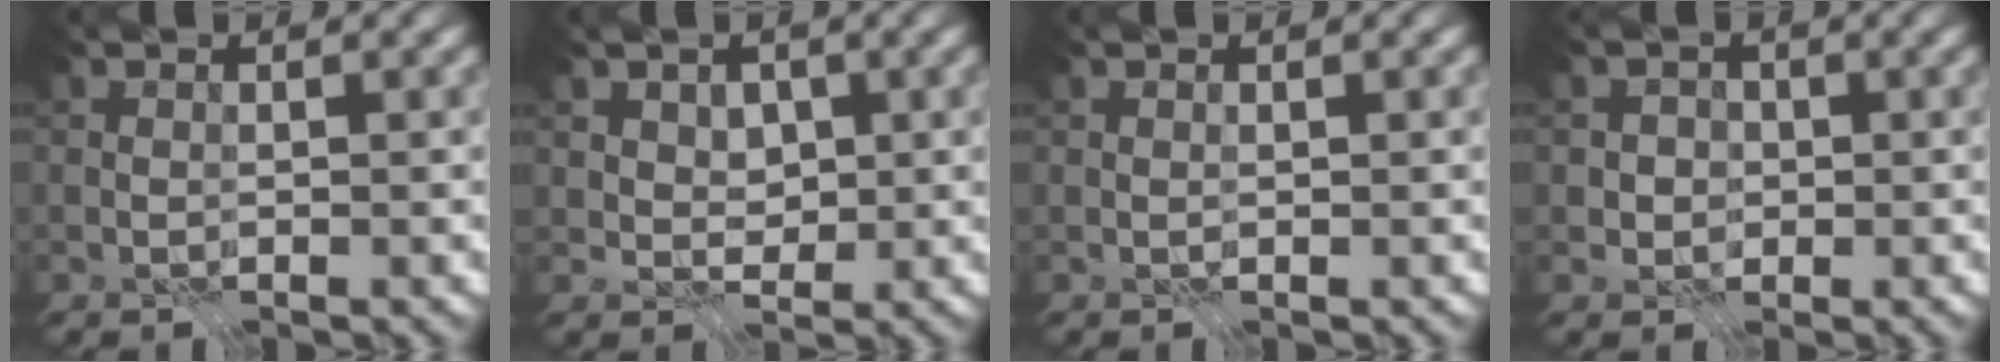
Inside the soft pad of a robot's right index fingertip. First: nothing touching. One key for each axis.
{"total": 2.8, "fx": 1.2, "fy": 2.3, "fz": 1.2, "tx": -0.031, "ty": -0.008, "tz": 0.034}
{"total": 0.0}
{"total": 2.0, "fx": -0.3, "fy": 1.9, "fz": 0.5, "tx": 0.005, "ty": 0.003, "tz": -0.008}